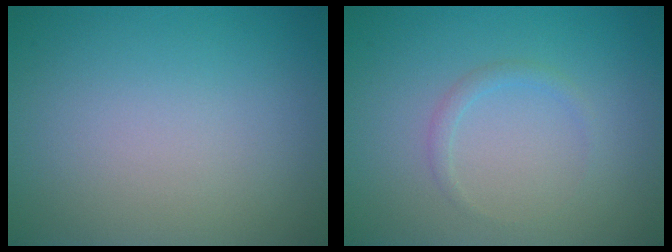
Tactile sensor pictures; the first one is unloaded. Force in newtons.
{"total": 1.0, "press": 1.0, "slide": 0.0}